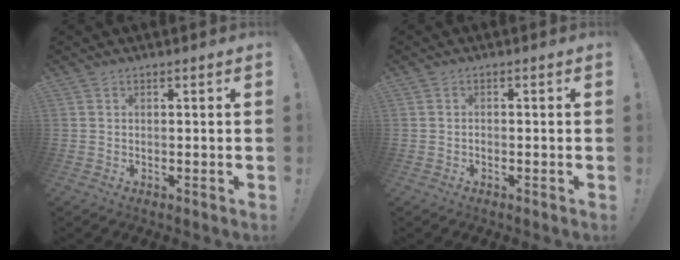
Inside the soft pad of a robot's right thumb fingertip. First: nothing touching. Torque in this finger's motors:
{"motor_torque": [0.39, 0.08, 0.08, -0.16, -0.04]}